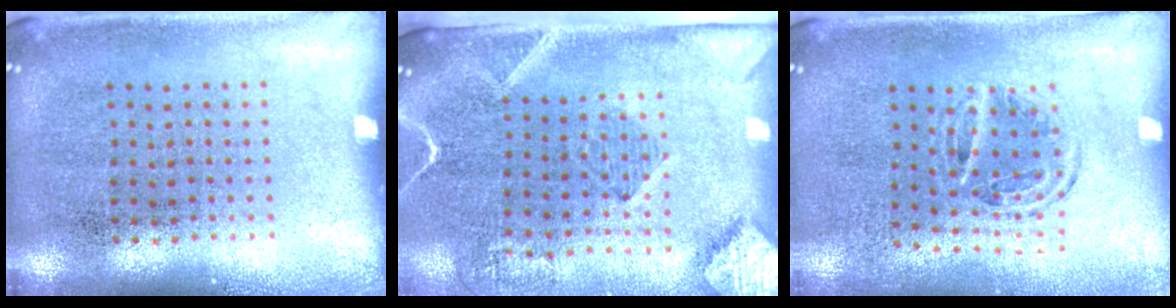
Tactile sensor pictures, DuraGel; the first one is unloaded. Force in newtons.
{"total": 2.9, "press": 2.1, "slide": 1.9}
{"total": 1.0, "press": 1.0, "slide": 0.2}